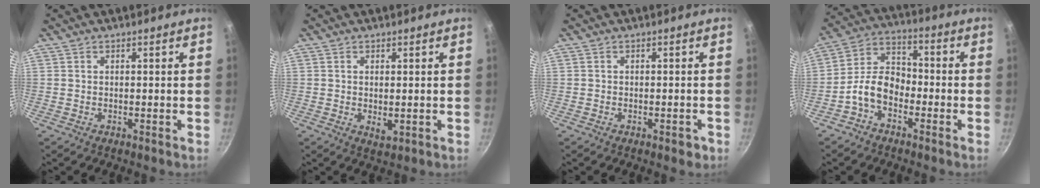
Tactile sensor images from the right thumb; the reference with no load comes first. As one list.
[{"total": 2.3, "force": [0.0, 1.2, 2.0], "torque": [-0.033, -0.007, 0.004]}, {"total": 2.0, "force": [-1.0, 1.1, 1.3], "torque": [-0.010, 0.013, -0.007]}, {"total": 9.1, "force": [-3.8, 6.0, 5.7], "torque": [-0.081, 0.045, -0.089]}]